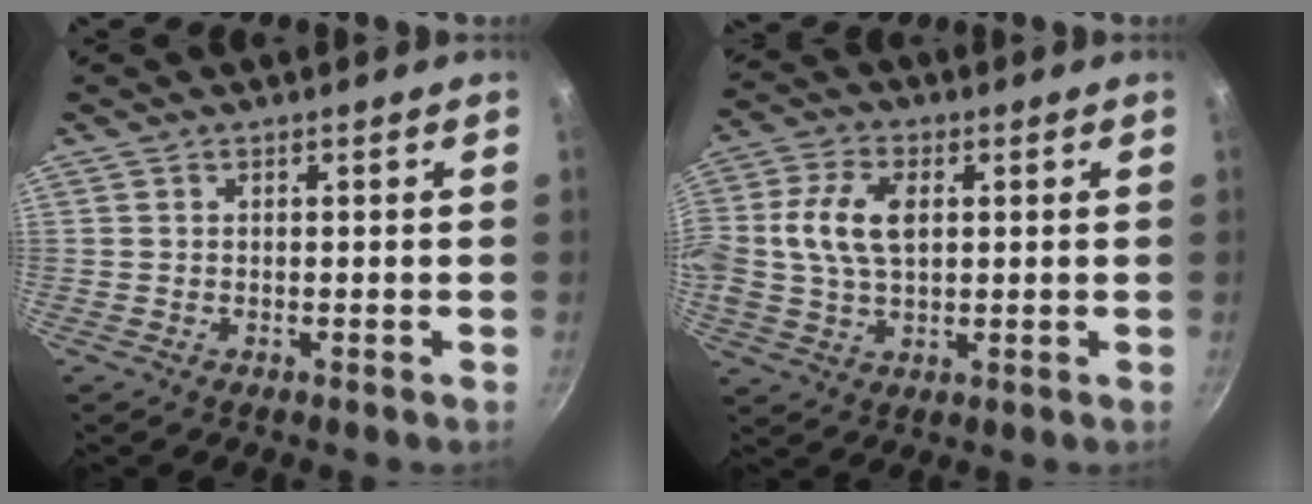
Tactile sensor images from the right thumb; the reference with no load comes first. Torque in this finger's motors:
{"motor_torque": [1.96, 1.97, 2.07, 0.07, 0.82]}